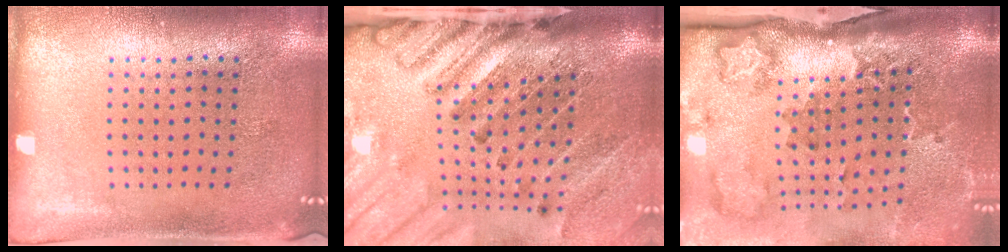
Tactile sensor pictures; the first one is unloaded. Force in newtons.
{"total": 4.3, "press": 3.3, "slide": 2.9}
{"total": 3.0, "press": 2.2, "slide": 2.0}